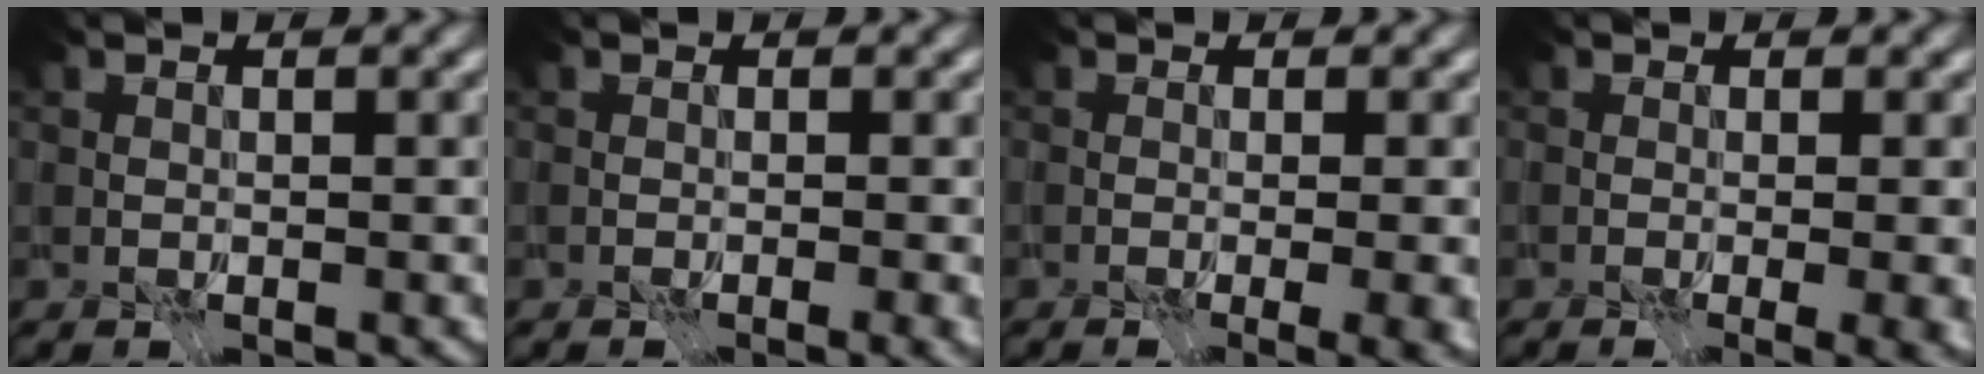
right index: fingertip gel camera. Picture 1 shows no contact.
{"total": 2.9, "force": [-1.2, 1.3, 2.3], "torque": [-0.007, -0.012, -0.009]}
{"total": 6.3, "force": [-1.6, 2.8, 5.4], "torque": [-0.047, -0.019, 0.006]}
{"total": 5.4, "force": [-1.2, 2.4, 4.7], "torque": [-0.040, -0.018, 0.007]}